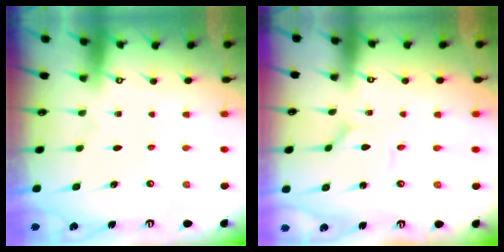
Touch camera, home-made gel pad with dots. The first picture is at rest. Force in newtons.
{"total": 0.9, "press": 0.9, "slide": 0.0}